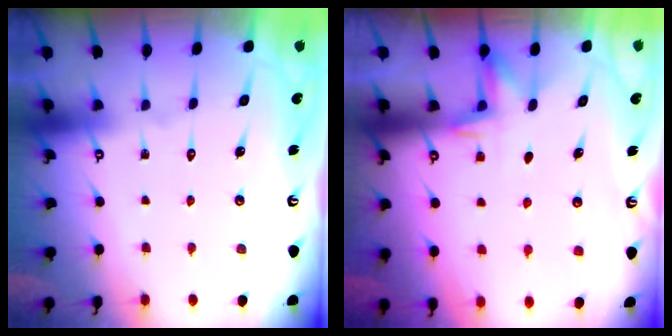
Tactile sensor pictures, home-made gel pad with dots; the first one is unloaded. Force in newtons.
{"total": 4.4, "press": 4.1, "slide": 1.4}